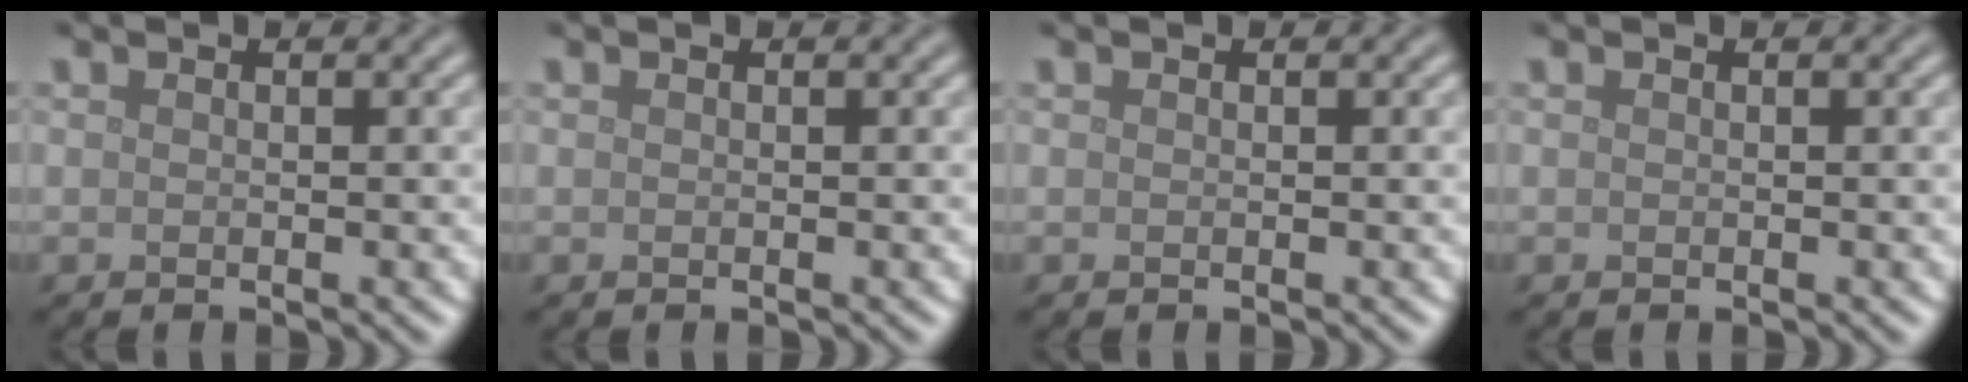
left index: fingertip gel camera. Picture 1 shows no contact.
{"total": 0.0}
{"total": 0.0}
{"total": 0.0}